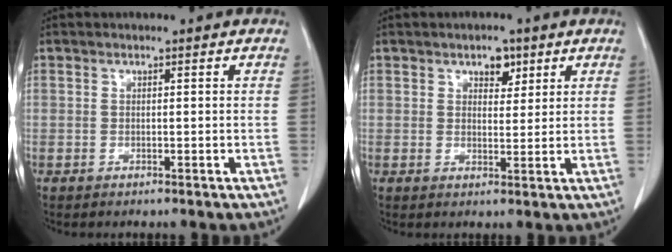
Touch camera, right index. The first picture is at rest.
{"total": 3.2, "force": [1.9, 1.8, 1.8], "torque": [-0.023, 0.003, 0.030]}